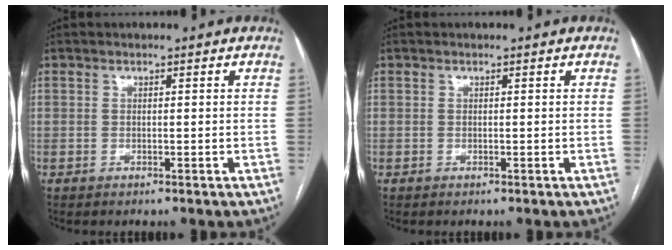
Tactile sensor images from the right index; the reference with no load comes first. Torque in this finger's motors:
{"motor_torque": [0.00, 0.00, 0.00, 0.00]}